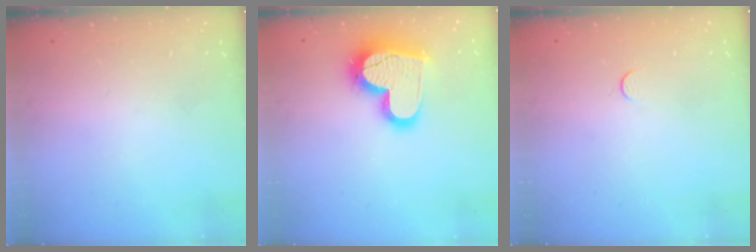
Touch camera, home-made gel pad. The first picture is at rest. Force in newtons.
{"total": 18.6, "press": 18.5, "slide": 1.5}
{"total": 3.5, "press": 3.5, "slide": 0.4}